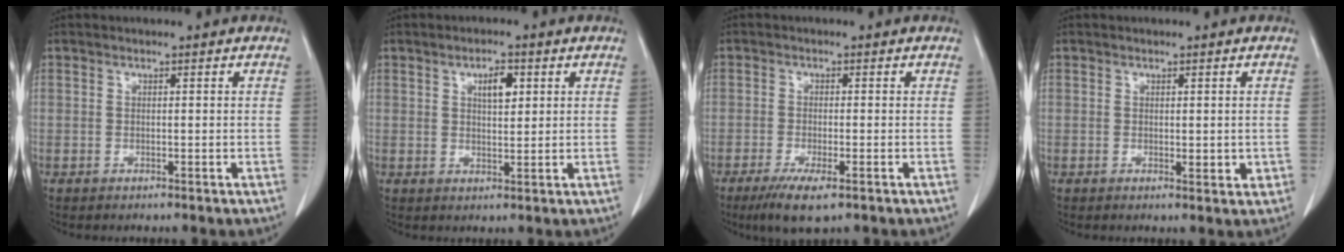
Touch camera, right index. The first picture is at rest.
{"total": 3.8, "force": [1.5, 1.4, 3.2], "torque": [-0.051, 0.000, 0.025]}
{"total": 5.6, "force": [-3.3, 0.9, 4.4], "torque": [-0.081, -0.015, -0.053]}
{"total": 2.2, "force": [-0.1, 1.0, 1.9], "torque": [-0.021, -0.005, 0.003]}